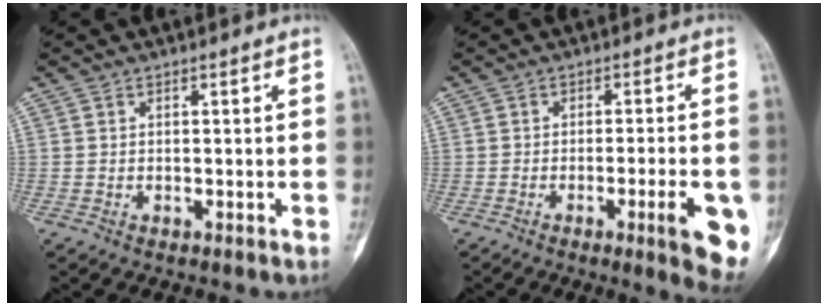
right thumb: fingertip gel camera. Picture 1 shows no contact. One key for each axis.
{"total": 9.6, "fx": -3.3, "fy": 1.5, "fz": 8.9, "tx": -0.106, "ty": -0.005, "tz": -0.040}